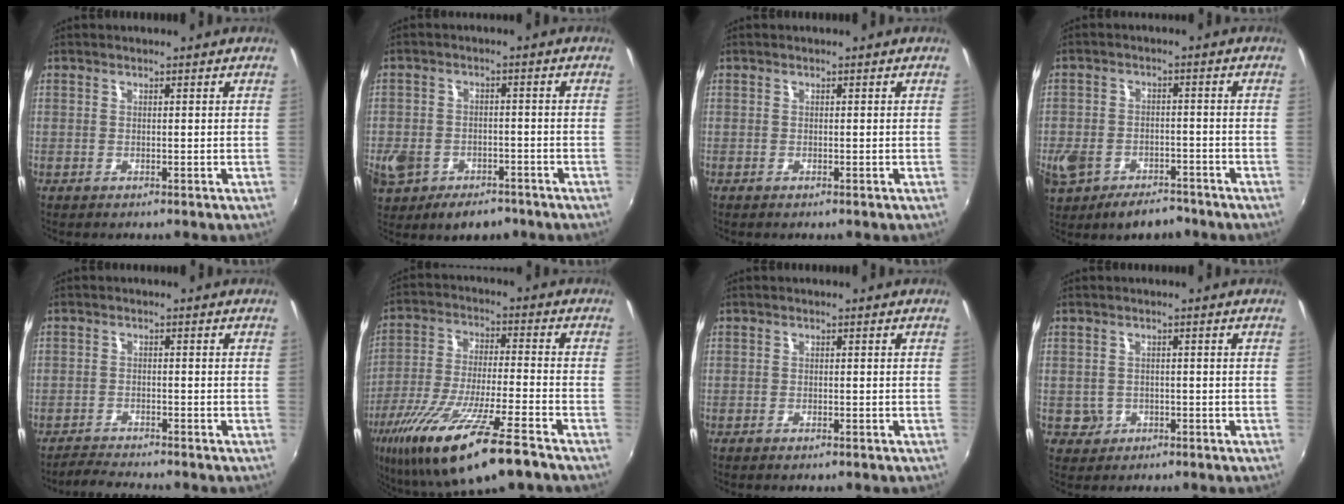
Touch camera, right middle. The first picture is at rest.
{"total": 11.3, "force": [-5.8, 8.0, 5.4], "torque": [-0.152, -0.009, -0.087]}
{"total": 0.0}
{"total": 11.3, "force": [-6.9, 7.2, 5.5], "torque": [-0.151, -0.008, -0.108]}
{"total": 3.1, "force": [-3.0, 0.1, 0.2], "torque": [-0.022, -0.003, -0.059]}
{"total": 20.7, "force": [-13.8, 2.6, 15.2], "torque": [-0.294, -0.054, -0.240]}
{"total": 1.0, "force": [-0.8, 0.3, 0.5], "torque": [-0.010, -0.002, -0.013]}
{"total": 2.8, "force": [-0.7, 2.7, 0.5], "torque": [-0.014, -0.001, -0.005]}